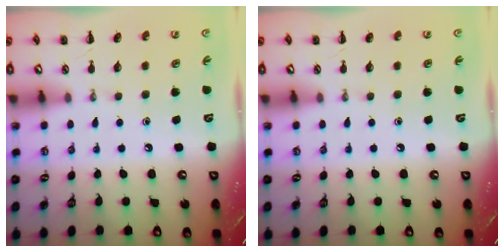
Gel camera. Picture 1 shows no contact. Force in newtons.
{"total": 0.0}